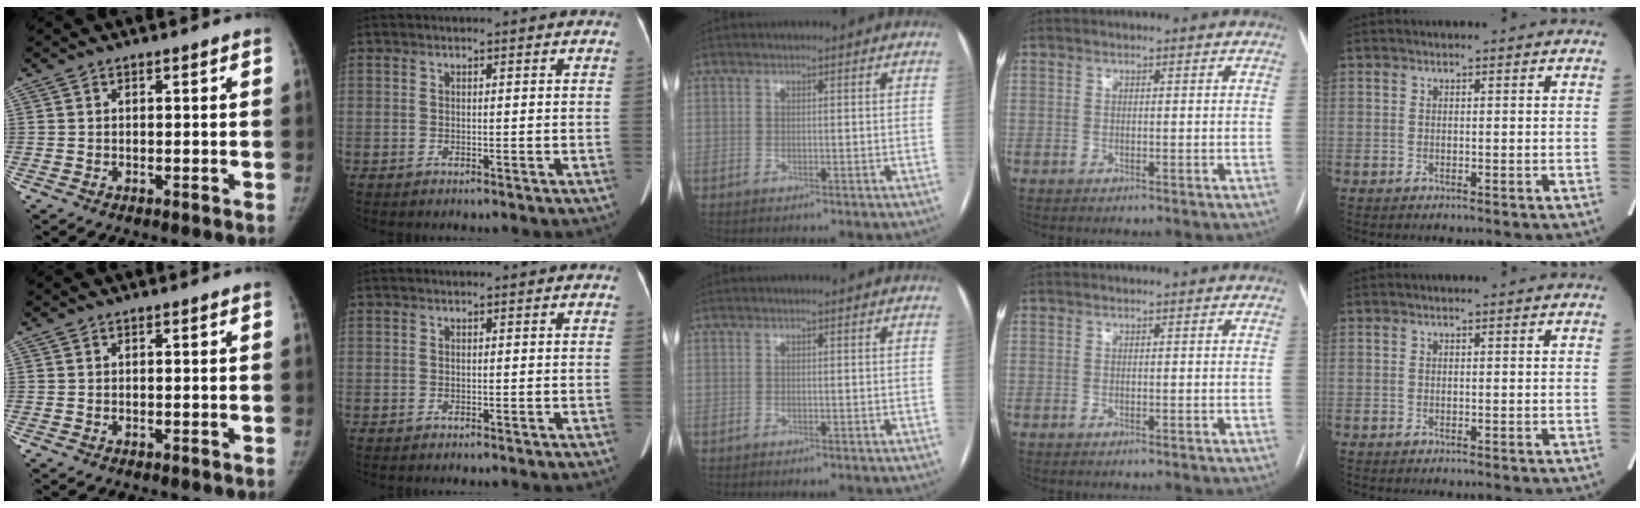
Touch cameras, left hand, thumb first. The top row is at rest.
{}